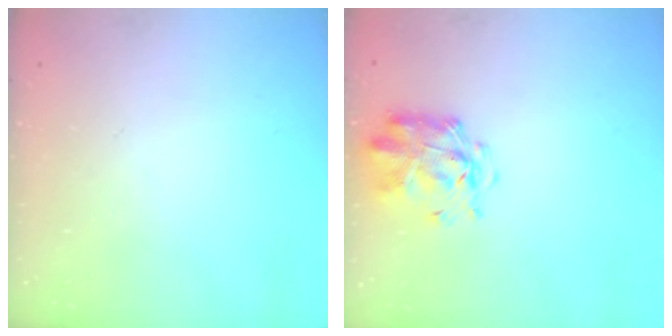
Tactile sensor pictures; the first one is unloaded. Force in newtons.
{"total": 3.0, "press": 2.9, "slide": 0.7}